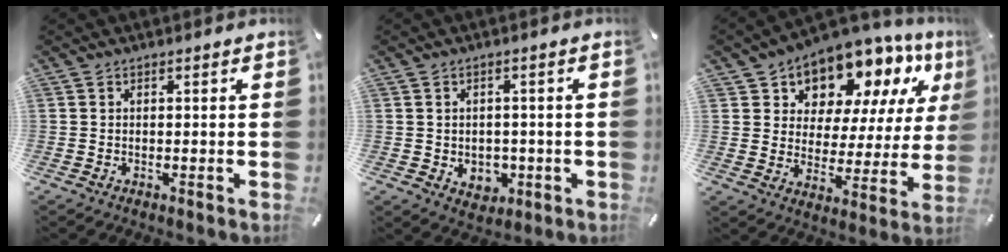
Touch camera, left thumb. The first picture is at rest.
{"total": 4.4, "force": [-0.5, 4.0, 1.7], "torque": [-0.009, 0.000, -0.011]}
{"total": 11.4, "force": [9.3, 6.2, 2.4], "torque": [-0.045, -0.091, 0.162]}